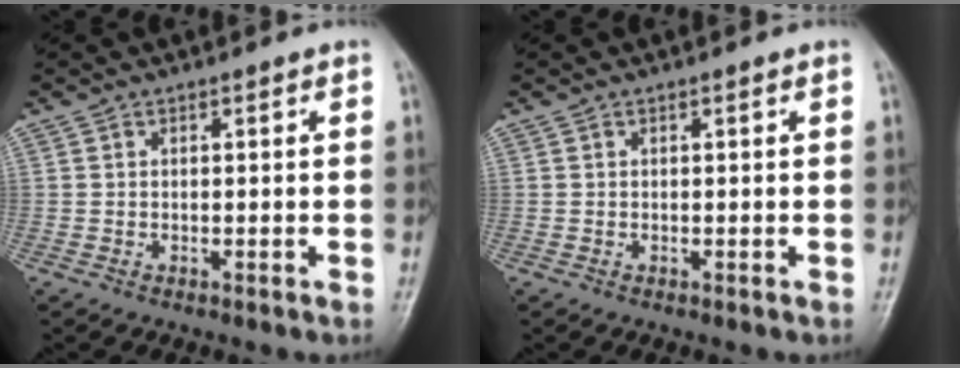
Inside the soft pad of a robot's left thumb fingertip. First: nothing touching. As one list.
[{"total": 0.0}]